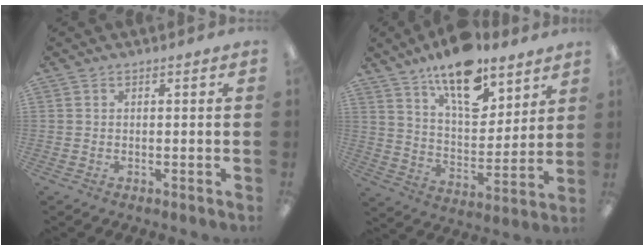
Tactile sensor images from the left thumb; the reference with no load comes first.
{"total": 16.2, "force": [11.8, 6.8, 8.7], "torque": [-0.136, -0.068, 0.205]}